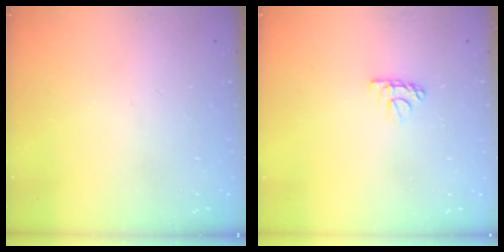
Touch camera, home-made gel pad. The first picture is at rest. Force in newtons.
{"total": 4.9, "press": 4.9, "slide": 0.3}